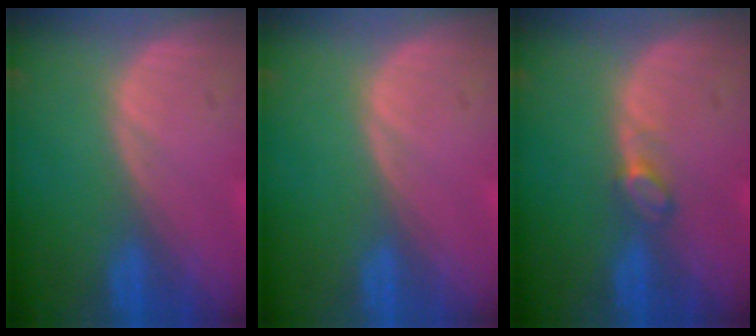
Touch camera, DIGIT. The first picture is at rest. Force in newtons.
{"total": 0.0}
{"total": 2.0, "press": 1.9, "slide": 0.2}